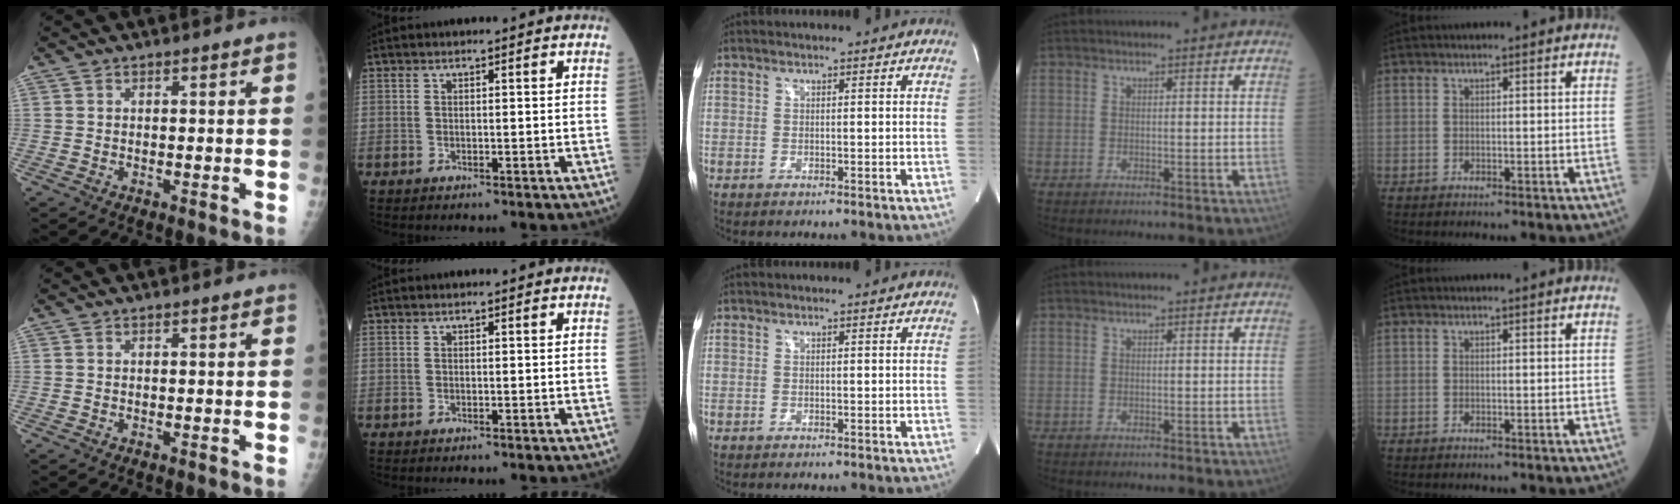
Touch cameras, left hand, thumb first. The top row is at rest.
{}